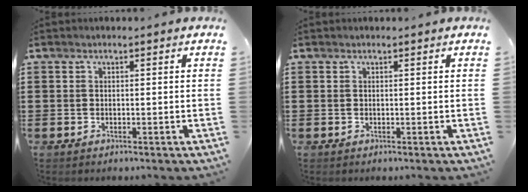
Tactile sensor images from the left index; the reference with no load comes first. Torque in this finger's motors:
{"motor_torque": [-0.38, 0.47, -0.40, -0.09]}